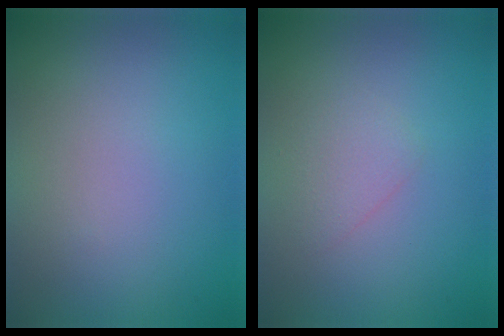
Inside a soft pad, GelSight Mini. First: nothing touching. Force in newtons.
{"total": 1.4, "press": 1.4, "slide": 0.0}